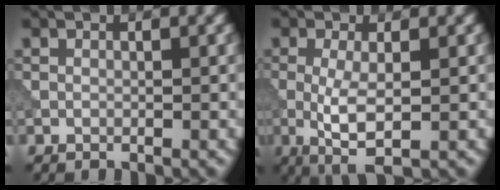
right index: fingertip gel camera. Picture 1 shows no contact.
{"total": 4.2, "force": [-0.8, 0.9, 4.1], "torque": [-0.083, -0.010, -0.011]}